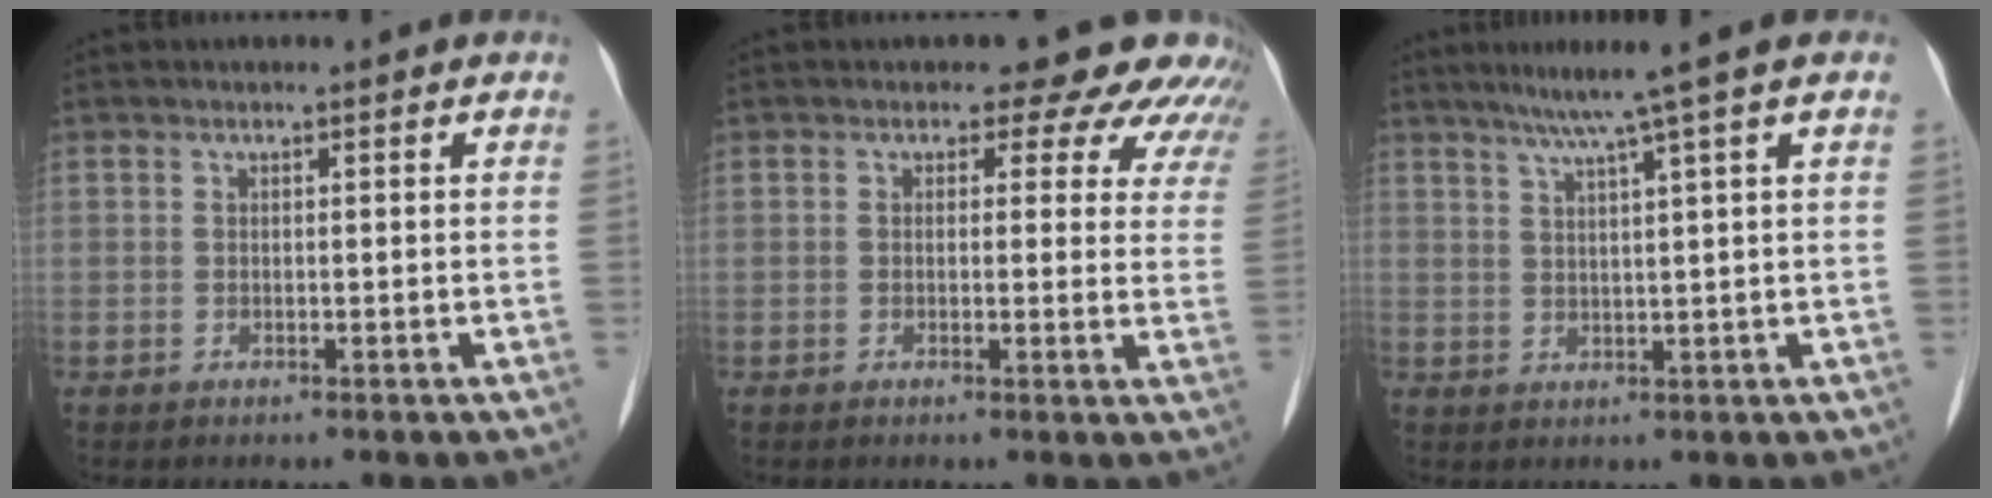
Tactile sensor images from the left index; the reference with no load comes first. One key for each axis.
{"total": 10.1, "fx": 8.8, "fy": 4.3, "fz": 2.5, "tx": 0.006, "ty": -0.003, "tz": 0.062}
{"total": 6.1, "fx": 4.1, "fy": -1.6, "fz": 4.3, "tx": -0.069, "ty": 0.016, "tz": 0.069}